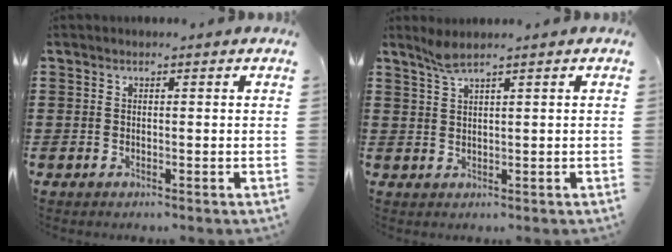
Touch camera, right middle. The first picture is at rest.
{"total": 2.2, "force": [1.9, 0.1, 1.2], "torque": [-0.030, 0.000, 0.035]}